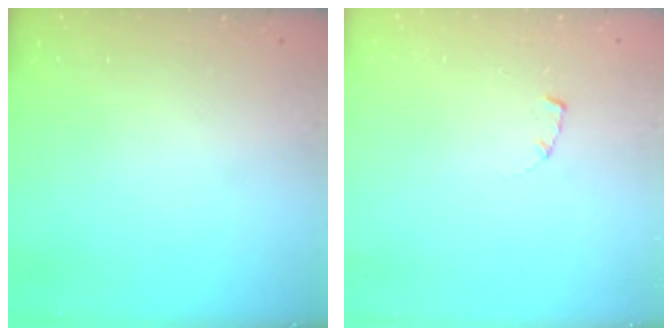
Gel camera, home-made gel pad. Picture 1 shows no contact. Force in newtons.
{"total": 1.7, "press": 1.7, "slide": 0.2}